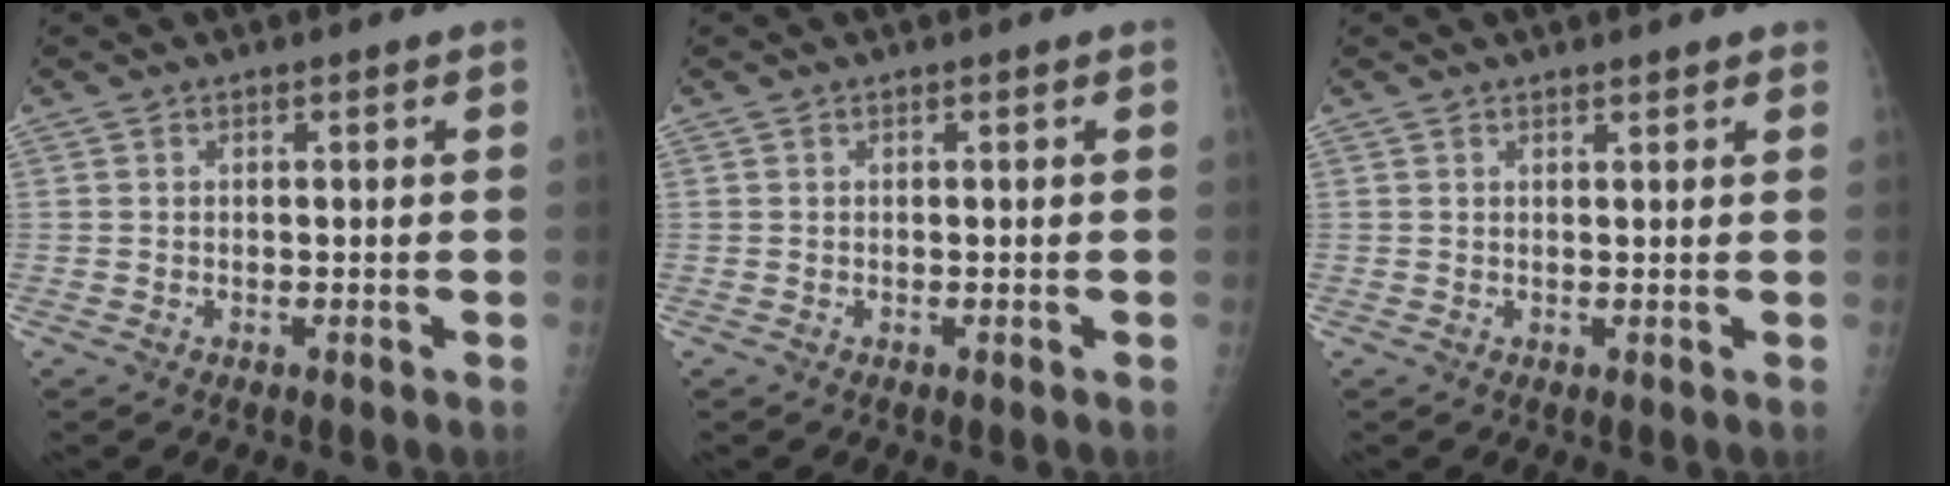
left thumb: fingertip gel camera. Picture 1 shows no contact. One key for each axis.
{"total": 0.0}
{"total": 1.3, "fx": 1.1, "fy": 0.2, "fz": 0.6, "tx": -0.004, "ty": -0.003, "tz": 0.014}